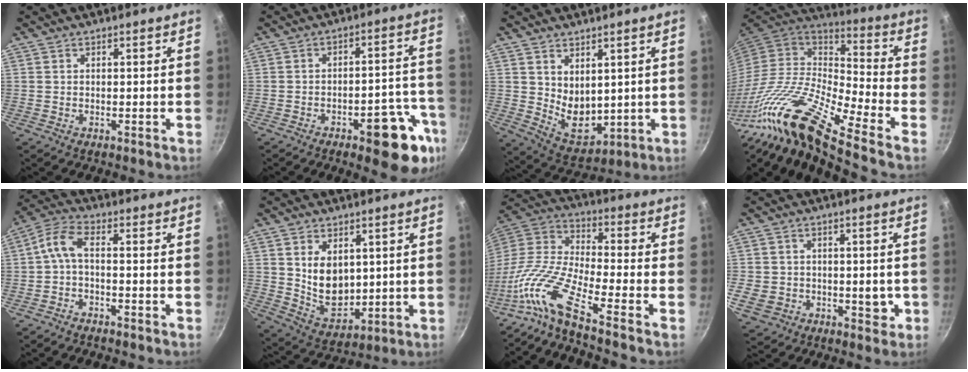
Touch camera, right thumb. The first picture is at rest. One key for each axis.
{"total": 14.6, "fx": -7.3, "fy": 5.5, "fz": 11.5, "tx": -0.087, "ty": 0.047, "tz": -0.092}
{"total": 8.5, "fx": 2.8, "fy": 5.5, "fz": 6.0, "tx": -0.074, "ty": -0.037, "tz": 0.069}
{"total": 27.0, "fx": -16.3, "fy": 6.1, "fz": 20.6, "tx": -0.339, "ty": 0.045, "tz": -0.321}
{"total": 4.9, "fx": -1.7, "fy": 1.8, "fz": 4.2, "tx": -0.111, "ty": 0.029, "tz": -0.041}
{"total": 10.4, "fx": 2.4, "fy": 7.1, "fz": 7.2, "tx": -0.096, "ty": -0.029, "tz": 0.064}
{"total": 14.5, "fx": -9.4, "fy": 2.1, "fz": 10.8, "tx": -0.204, "ty": 0.062, "tz": -0.212}
{"total": 8.9, "fx": -1.9, "fy": 7.1, "fz": 5.0, "tx": -0.069, "ty": 0.007, "tz": -0.022}